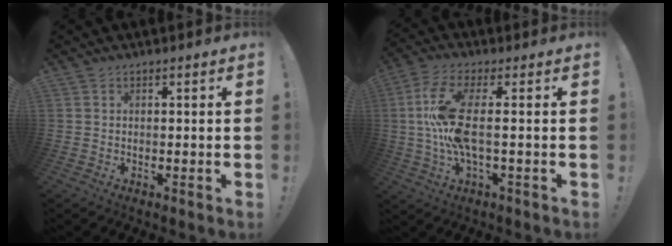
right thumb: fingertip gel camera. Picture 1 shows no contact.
{"total": 13.4, "force": [0.5, 3.9, 12.9], "torque": [-0.261, -0.009, 0.005]}